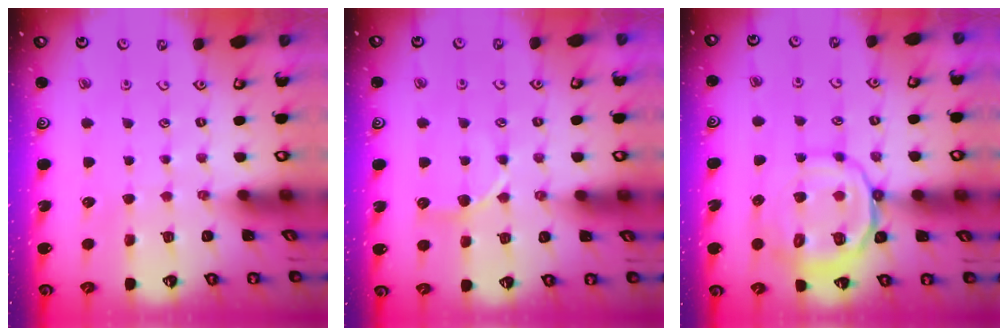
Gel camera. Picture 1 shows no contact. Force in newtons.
{"total": 6.5, "press": 6.5, "slide": 0.3}
{"total": 13.2, "press": 13.1, "slide": 1.8}